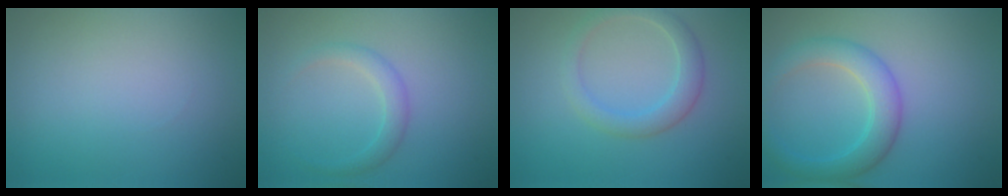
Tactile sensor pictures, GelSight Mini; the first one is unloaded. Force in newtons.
{"total": 1.8, "press": 1.8, "slide": 0.2}
{"total": 2.7, "press": 2.7, "slide": 0.2}
{"total": 3.9, "press": 3.9, "slide": 0.2}